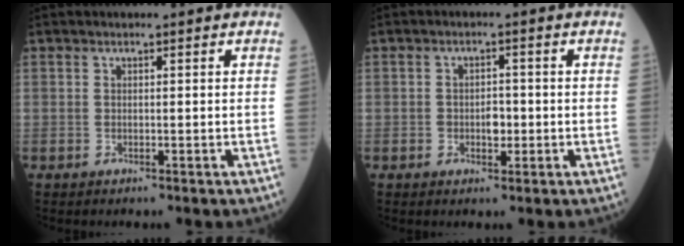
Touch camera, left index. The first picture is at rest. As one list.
[{"total": 2.5, "force": [-0.7, 1.5, 1.8], "torque": [-0.028, 0.000, -0.010]}]